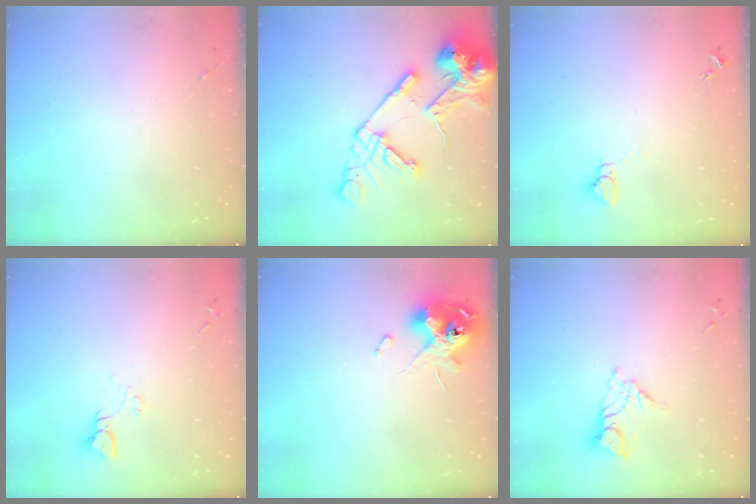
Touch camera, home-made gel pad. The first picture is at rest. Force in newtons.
{"total": 18.1, "press": 17.9, "slide": 2.8}
{"total": 3.0, "press": 3.0, "slide": 0.1}
{"total": 3.5, "press": 3.4, "slide": 0.3}
{"total": 12.4, "press": 12.2, "slide": 1.8}
{"total": 9.7, "press": 9.6, "slide": 0.9}